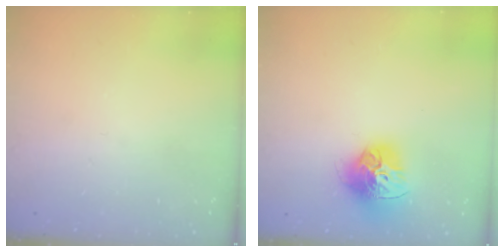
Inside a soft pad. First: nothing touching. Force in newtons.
{"total": 16.0, "press": 15.9, "slide": 1.7}